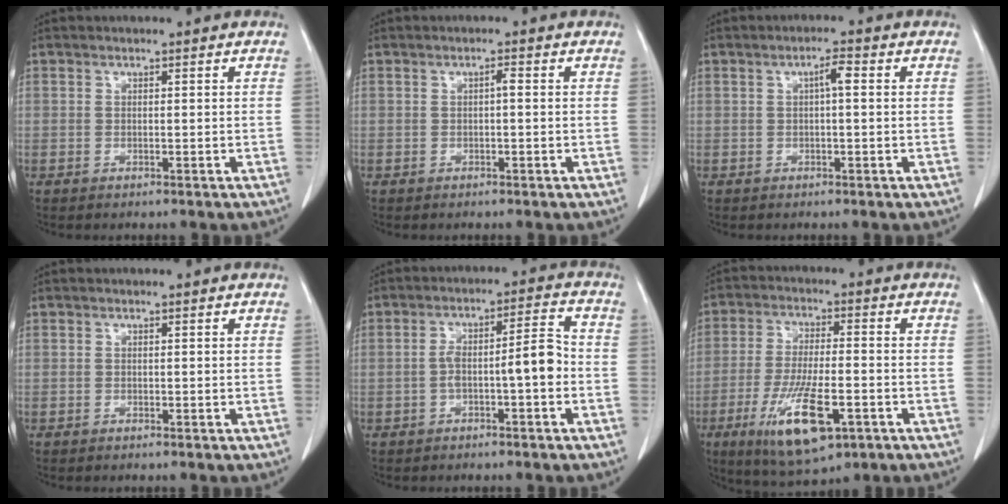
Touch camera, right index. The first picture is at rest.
{"total": 0.9, "force": [-0.1, 0.2, 0.9], "torque": [-0.015, 0.002, 0.000]}
{"total": 2.3, "force": [0.4, 0.3, 2.2], "torque": [-0.038, 0.005, 0.006]}
{"total": 0.0}
{"total": 6.4, "force": [-1.7, 1.0, 6.1], "torque": [-0.099, 0.031, -0.025]}
{"total": 12.9, "force": [-5.5, 3.3, 11.1], "torque": [-0.214, -0.023, -0.086]}